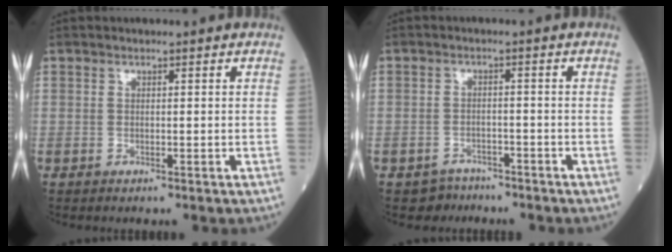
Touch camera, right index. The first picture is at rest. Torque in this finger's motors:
{"motor_torque": [-0.48, -0.54, -0.25, -0.08]}